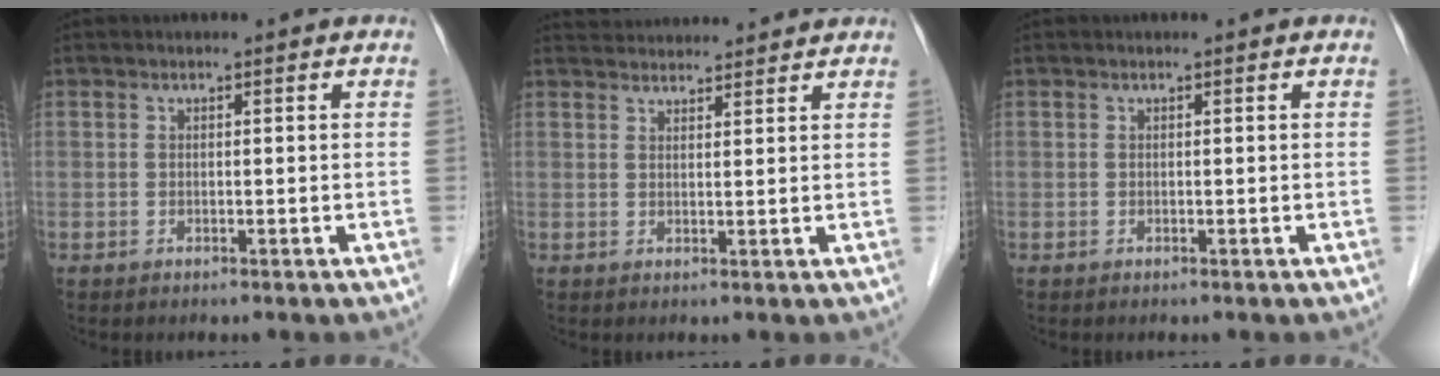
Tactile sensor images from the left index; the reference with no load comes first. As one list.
[{"total": 7.6, "force": [7.5, 0.9, 1.3], "torque": [-0.023, 0.035, 0.105]}, {"total": 0.0}]